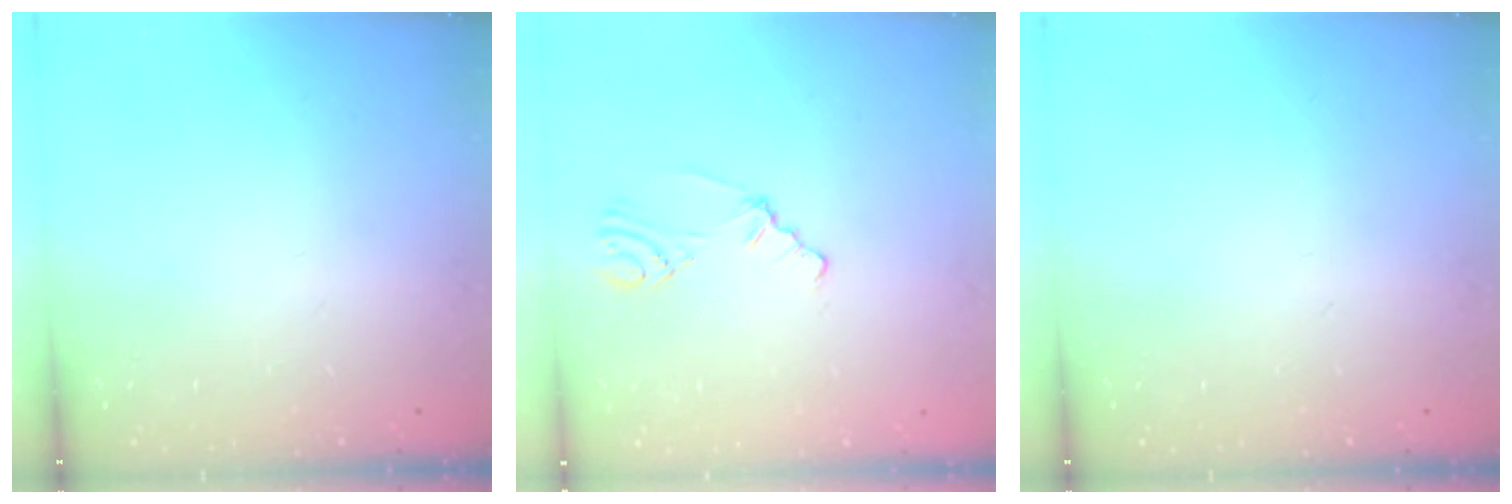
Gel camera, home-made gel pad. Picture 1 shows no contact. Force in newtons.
{"total": 1.6, "press": 1.5, "slide": 0.6}
{"total": 0.0}